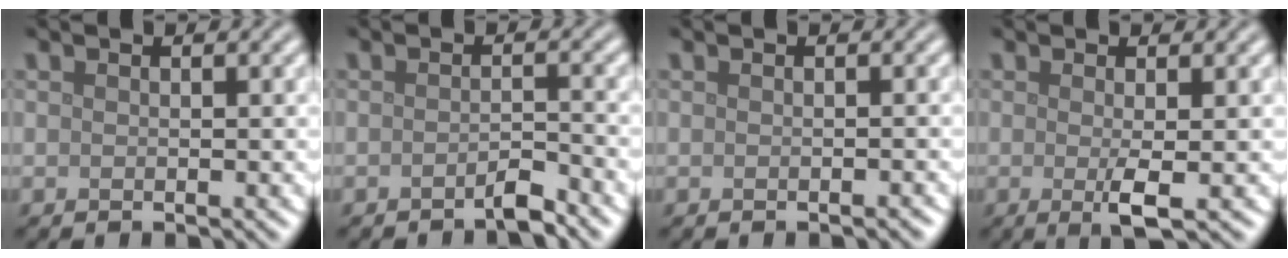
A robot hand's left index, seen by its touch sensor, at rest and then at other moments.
{"total": 1.7, "force": [-1.4, 0.2, 1.0], "torque": [-0.015, 0.003, -0.027]}
{"total": 0.5, "force": [-0.4, 0.1, 0.3], "torque": [-0.003, 0.001, -0.004]}
{"total": 2.3, "force": [-0.3, 0.3, 2.3], "torque": [-0.042, -0.008, -0.004]}